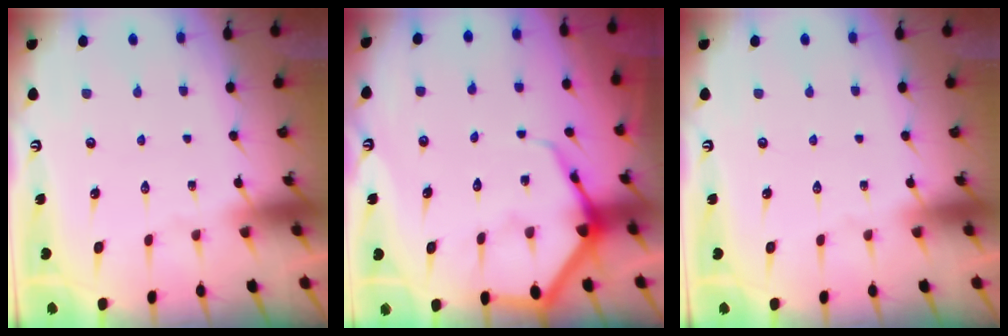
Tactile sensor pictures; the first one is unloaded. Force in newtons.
{"total": 6.3, "press": 6.3, "slide": 0.6}
{"total": 0.0}